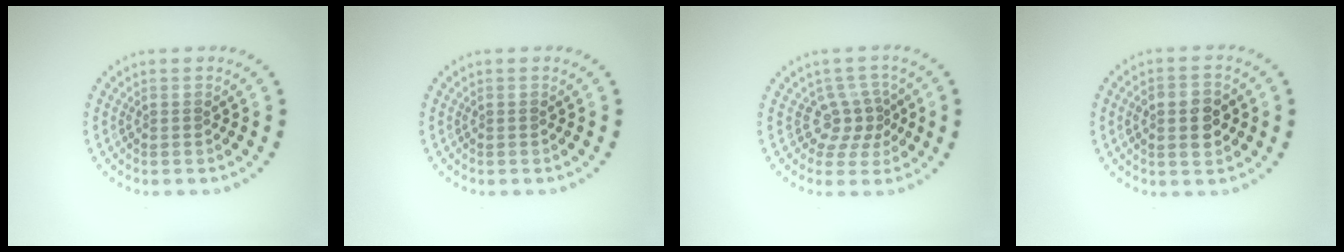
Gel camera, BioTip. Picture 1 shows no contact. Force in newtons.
{"total": 0.0}
{"total": 2.7, "press": 1.9, "slide": 1.9}
{"total": 3.8, "press": 3.8, "slide": 0.1}